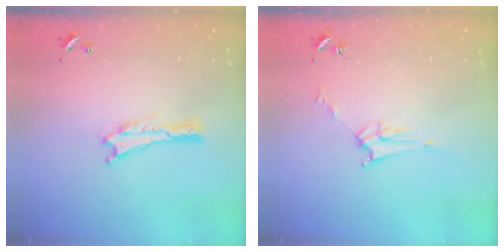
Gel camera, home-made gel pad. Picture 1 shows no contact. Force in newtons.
{"total": 3.8, "press": 3.8, "slide": 0.3}